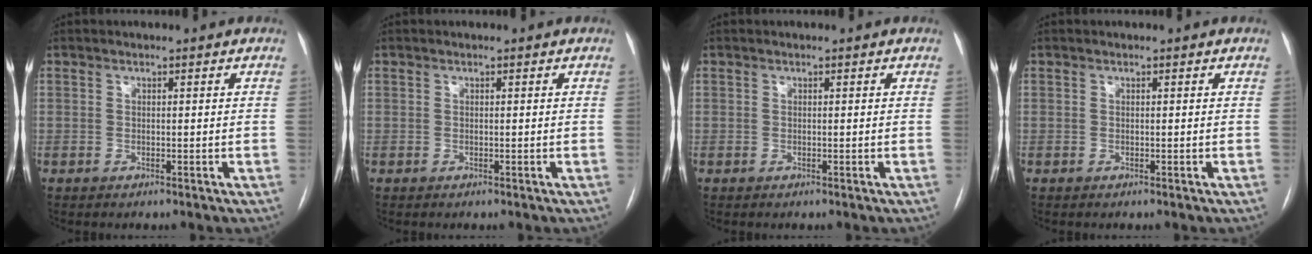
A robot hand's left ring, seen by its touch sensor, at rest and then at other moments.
{"total": 0.0}
{"total": 0.0}
{"total": 0.0}